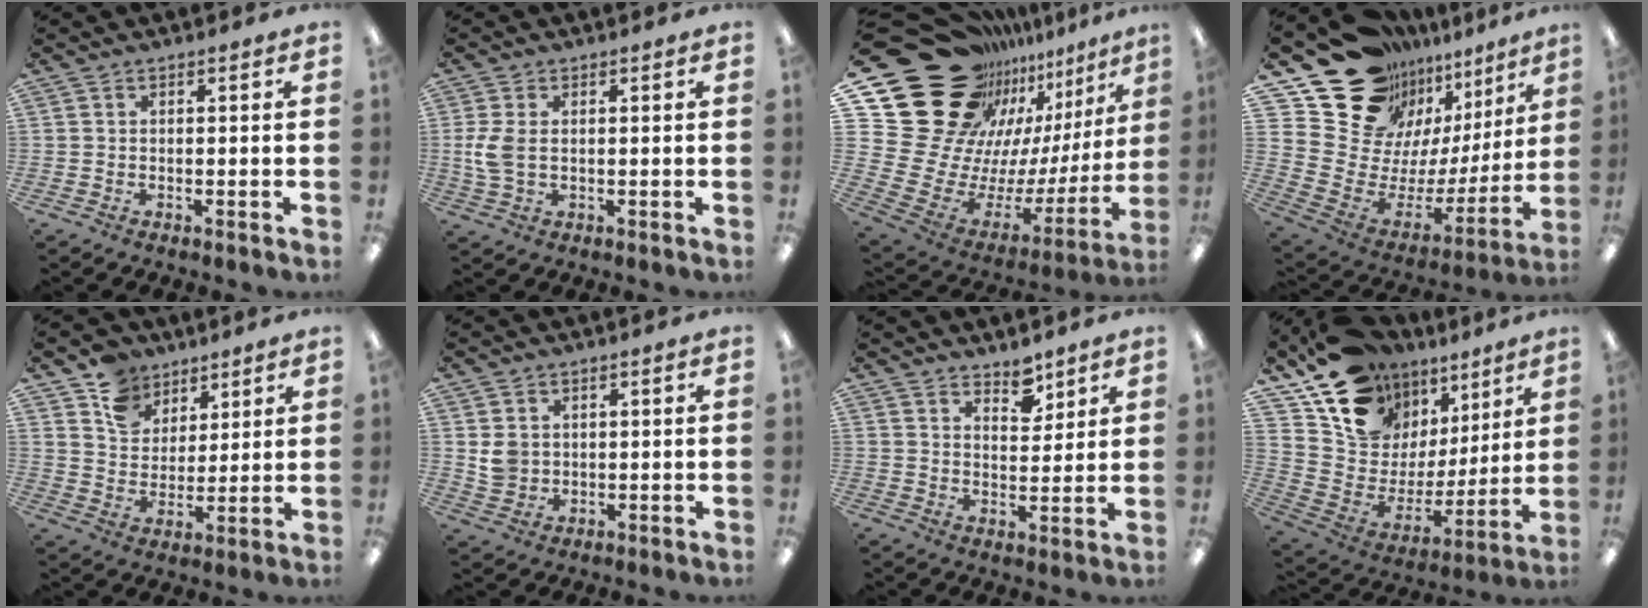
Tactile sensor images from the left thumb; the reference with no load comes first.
{"total": 5.6, "force": [0.3, 3.4, 4.5], "torque": [-0.111, 0.000, 0.000]}
{"total": 28.3, "force": [16.9, 18.1, 13.8], "torque": [-0.231, -0.161, 0.364]}
{"total": 27.7, "force": [18.4, 16.6, 12.3], "torque": [-0.188, -0.148, 0.382]}
{"total": 10.3, "force": [7.3, 7.1, 1.9], "torque": [-0.047, -0.040, 0.141]}
{"total": 4.3, "force": [1.2, 3.9, 1.4], "torque": [-0.017, 0.002, 0.021]}
{"total": 5.5, "force": [4.7, 2.4, 1.4], "torque": [0.000, -0.035, 0.081]}
{"total": 16.1, "force": [11.3, 10.4, 4.9], "torque": [-0.109, -0.082, 0.214]}